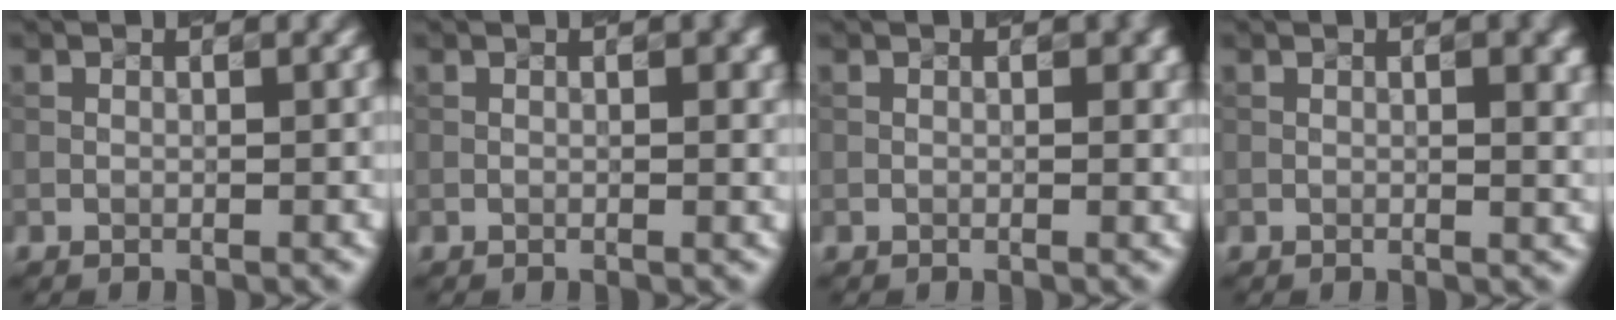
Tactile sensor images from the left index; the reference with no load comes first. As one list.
[{"total": 1.1, "force": [0.2, 0.3, 1.0], "torque": [-0.008, 0.002, 0.008]}, {"total": 1.0, "force": [0.3, 0.3, 0.9], "torque": [-0.008, 0.003, 0.010]}, {"total": 3.7, "force": [0.9, 1.5, 3.2], "torque": [-0.022, 0.012, 0.015]}]